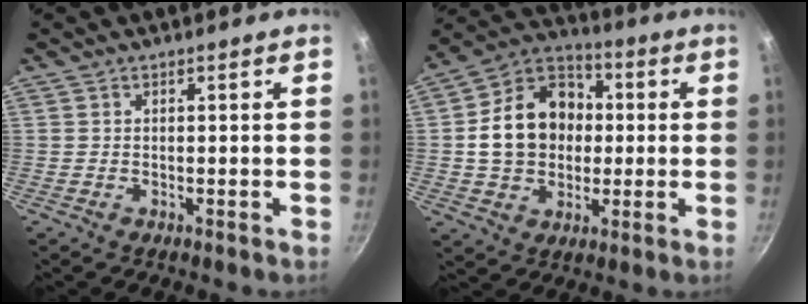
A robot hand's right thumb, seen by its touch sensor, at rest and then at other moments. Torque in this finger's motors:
{"motor_torque": [0.66, 2.99, 1.49, -0.04, 0.15]}